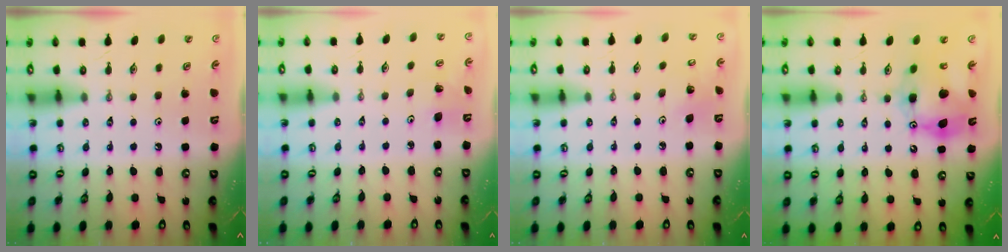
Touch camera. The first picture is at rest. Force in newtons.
{"total": 1.9, "press": 1.9, "slide": 0.0}
{"total": 3.2, "press": 3.2, "slide": 0.2}
{"total": 13.5, "press": 13.4, "slide": 1.3}